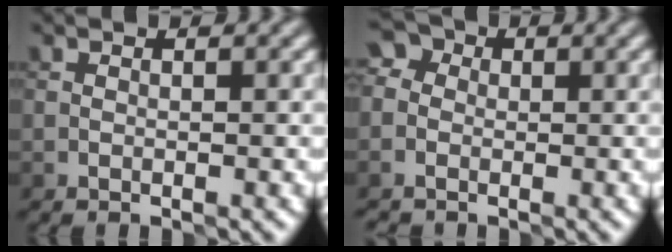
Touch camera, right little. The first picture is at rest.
{"total": 2.9, "force": [-0.9, 2.7, 0.5], "torque": [0.007, 0.023, -0.029]}